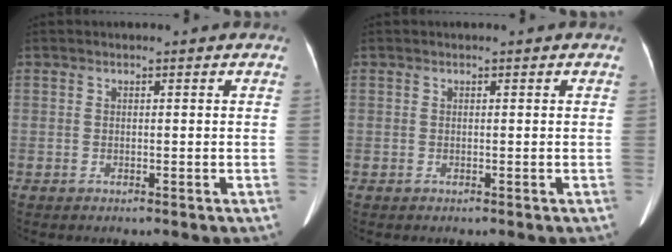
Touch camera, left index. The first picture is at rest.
{"total": 0.0}